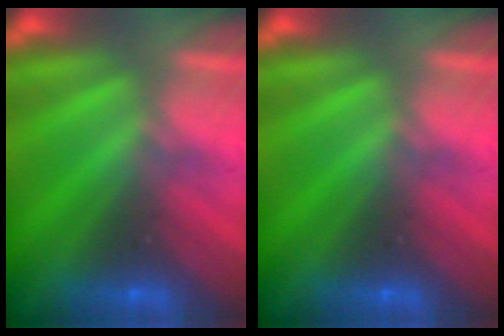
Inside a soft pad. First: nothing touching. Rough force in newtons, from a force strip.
{"total": 0.0}